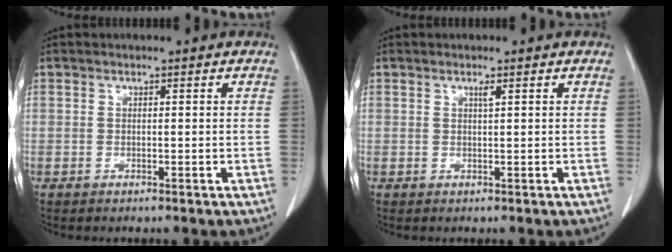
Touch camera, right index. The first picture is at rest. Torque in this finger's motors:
{"motor_torque": [-0.02, 0.03, 0.00, 0.00]}